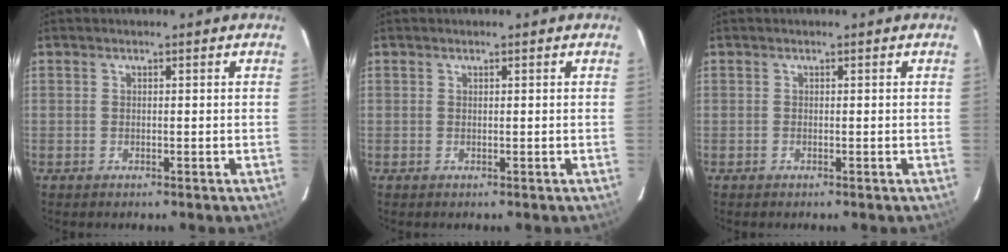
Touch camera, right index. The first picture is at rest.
{"total": 0.0}
{"total": 0.0}